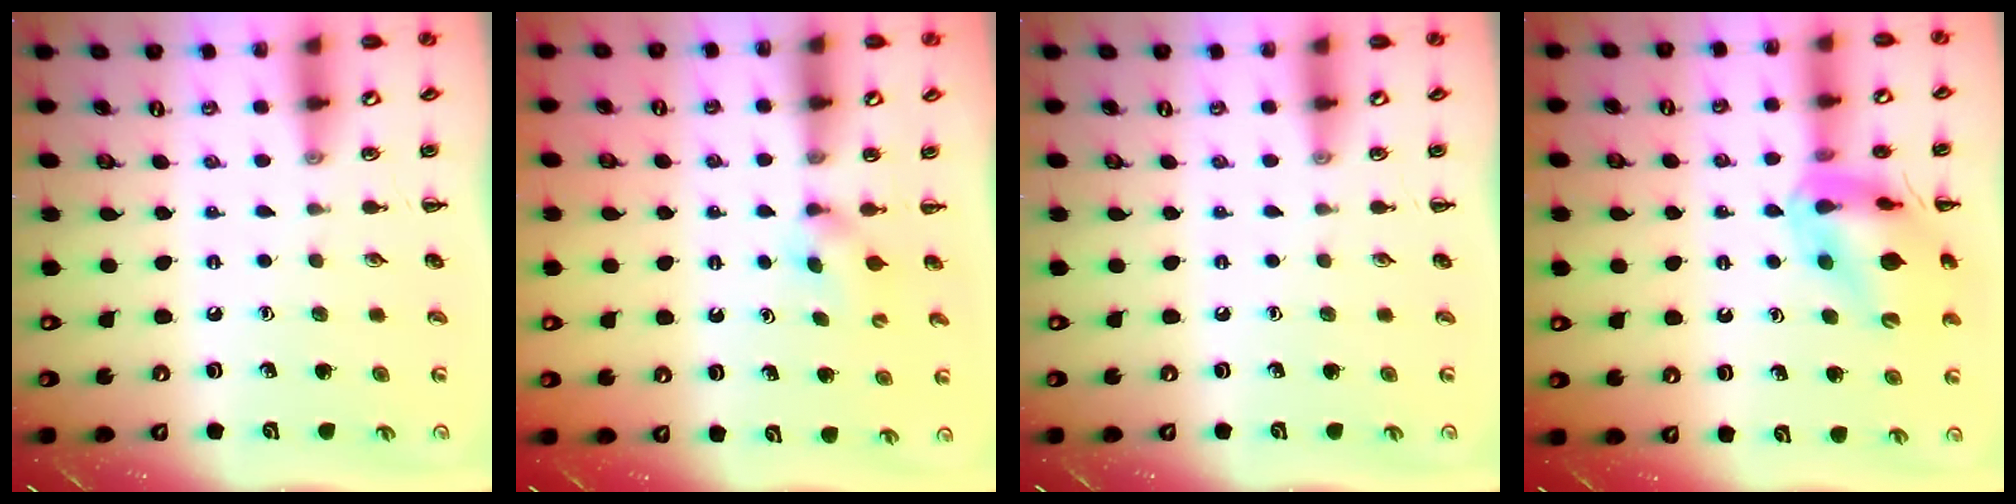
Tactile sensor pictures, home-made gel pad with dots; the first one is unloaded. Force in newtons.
{"total": 1.8, "press": 1.5, "slide": 1.0}
{"total": 0.0}
{"total": 15.7, "press": 15.5, "slide": 2.5}